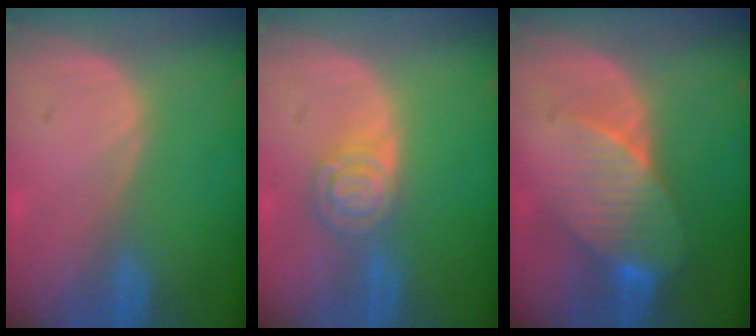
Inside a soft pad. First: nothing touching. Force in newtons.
{"total": 5.5, "press": 4.8, "slide": 2.6}
{"total": 8.2, "press": 7.3, "slide": 3.6}